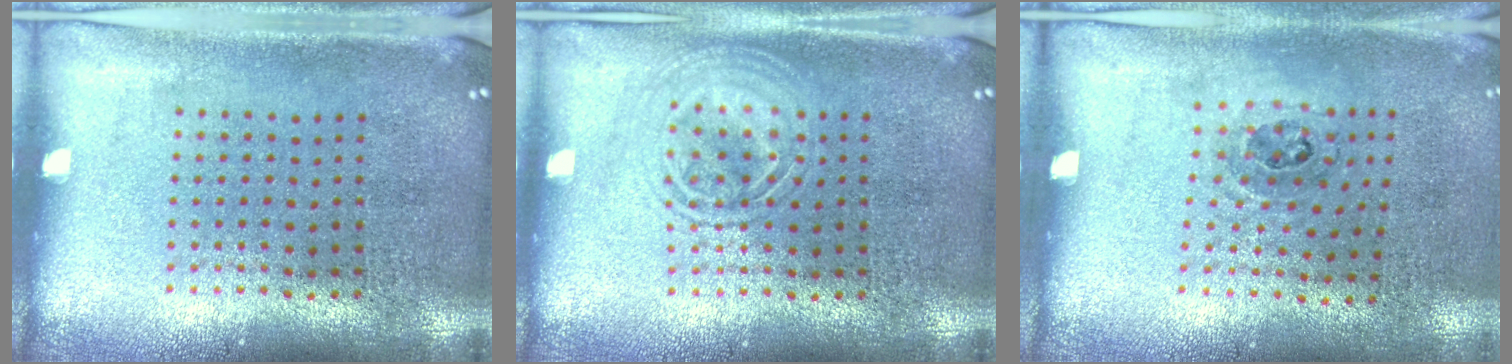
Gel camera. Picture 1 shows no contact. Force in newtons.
{"total": 2.3, "press": 2.3, "slide": 0.3}
{"total": 1.1, "press": 0.7, "slide": 0.9}